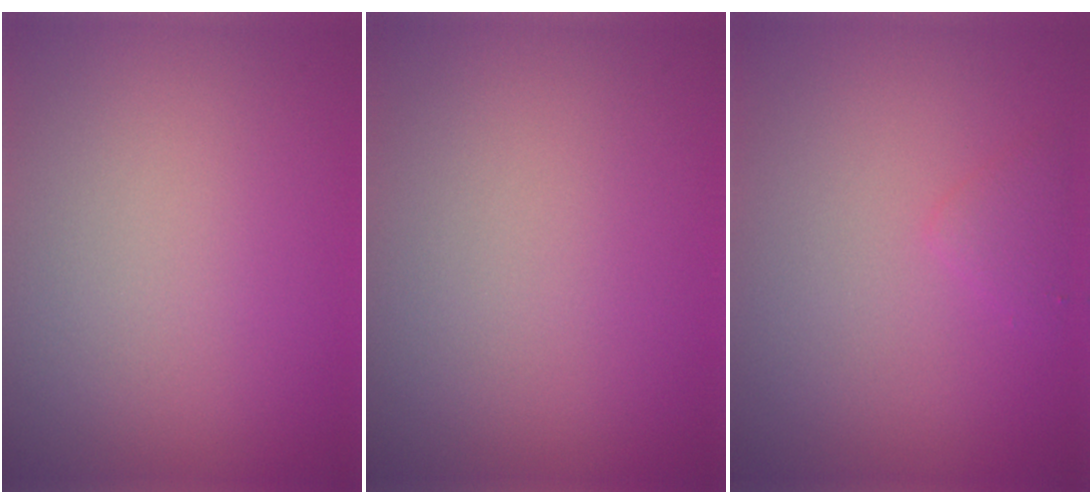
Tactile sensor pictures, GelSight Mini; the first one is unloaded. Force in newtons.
{"total": 0.0}
{"total": 1.0, "press": 1.0, "slide": 0.1}